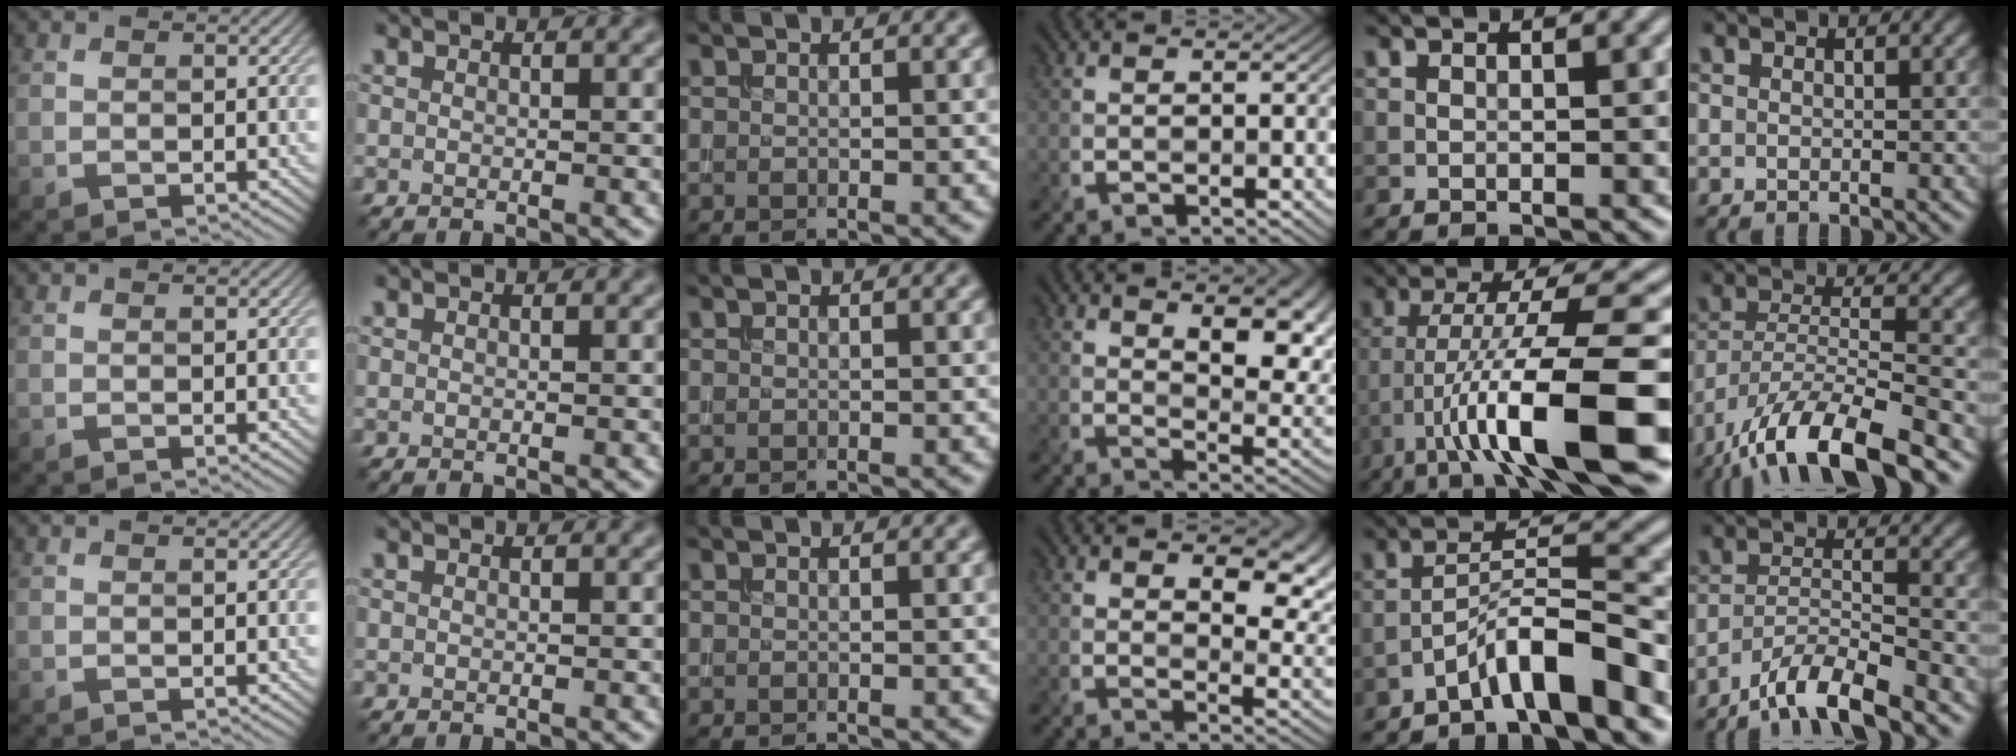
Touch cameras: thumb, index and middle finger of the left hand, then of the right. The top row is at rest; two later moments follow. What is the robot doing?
{"motion": "extract", "object": "bucket"}